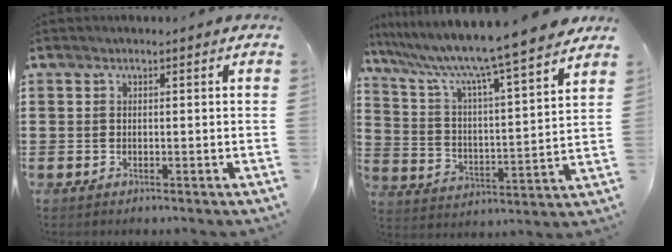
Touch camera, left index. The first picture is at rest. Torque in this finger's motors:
{"motor_torque": [1.73, 0.41, 1.05, 0.21]}